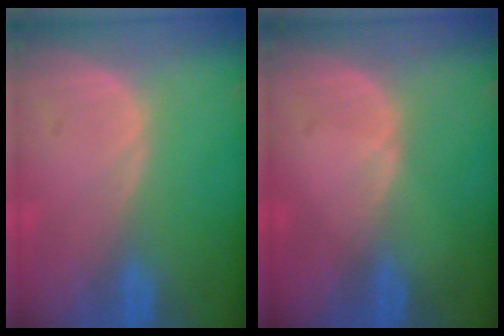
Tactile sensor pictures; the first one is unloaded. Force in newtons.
{"total": 0.7, "press": 0.5, "slide": 0.5}